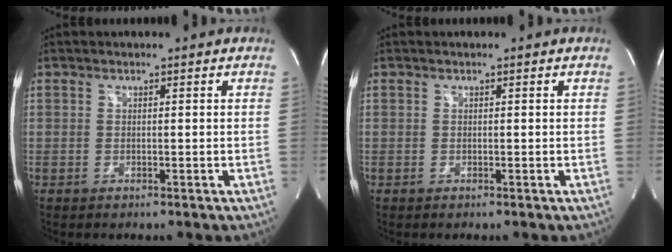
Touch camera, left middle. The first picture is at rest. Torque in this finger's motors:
{"motor_torque": [0.48, -0.30, 0.18, 0.00]}